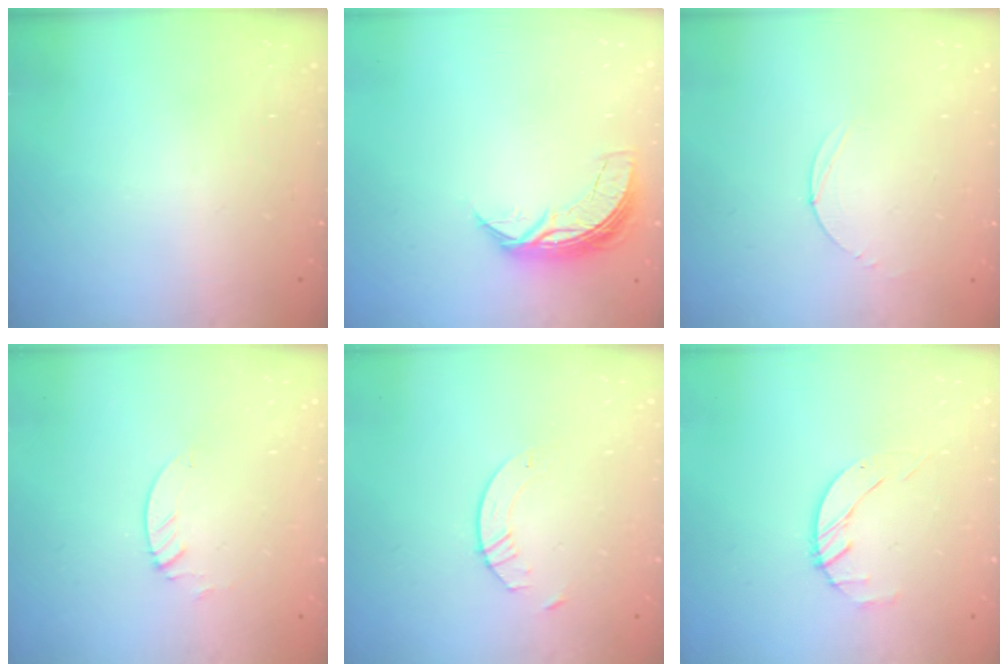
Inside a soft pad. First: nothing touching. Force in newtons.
{"total": 7.1, "press": 7.1, "slide": 0.4}
{"total": 2.8, "press": 2.8, "slide": 0.3}
{"total": 1.3, "press": 1.3, "slide": 0.1}
{"total": 2.9, "press": 2.9, "slide": 0.3}
{"total": 2.0, "press": 2.0, "slide": 0.3}